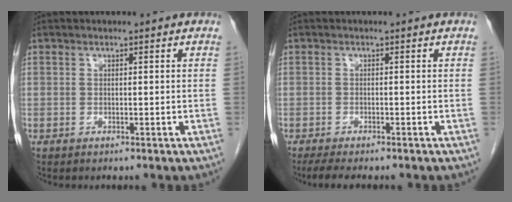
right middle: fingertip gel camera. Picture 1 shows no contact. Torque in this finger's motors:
{"motor_torque": [0.46, -0.22, 0.06, 0.01]}